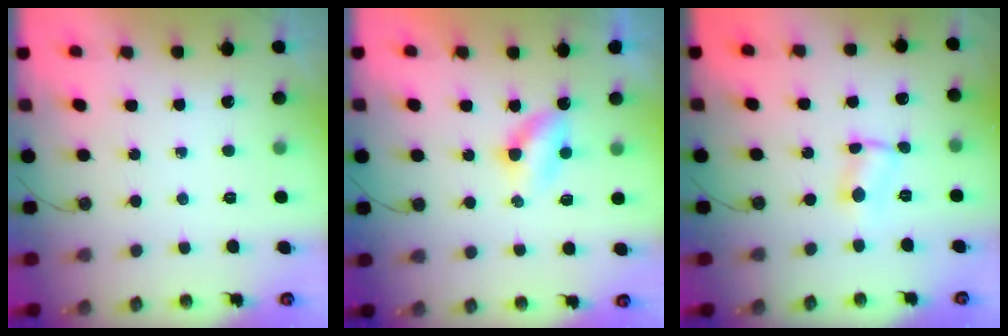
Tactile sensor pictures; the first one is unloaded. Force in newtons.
{"total": 3.7, "press": 3.7, "slide": 0.5}
{"total": 3.0, "press": 3.0, "slide": 0.3}